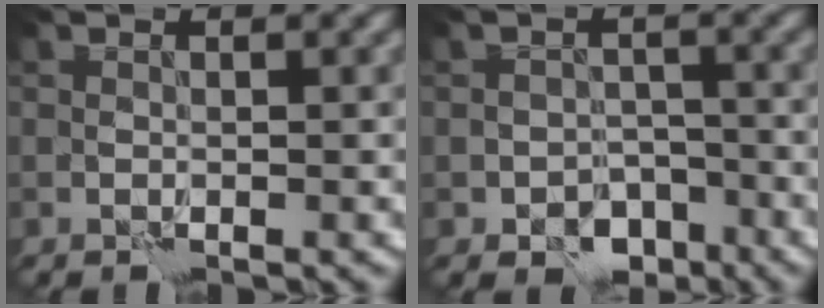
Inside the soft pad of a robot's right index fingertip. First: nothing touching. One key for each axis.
{"total": 4.2, "fx": -2.8, "fy": 2.8, "fz": 1.4, "tx": -0.005, "ty": -0.004, "tz": -0.041}